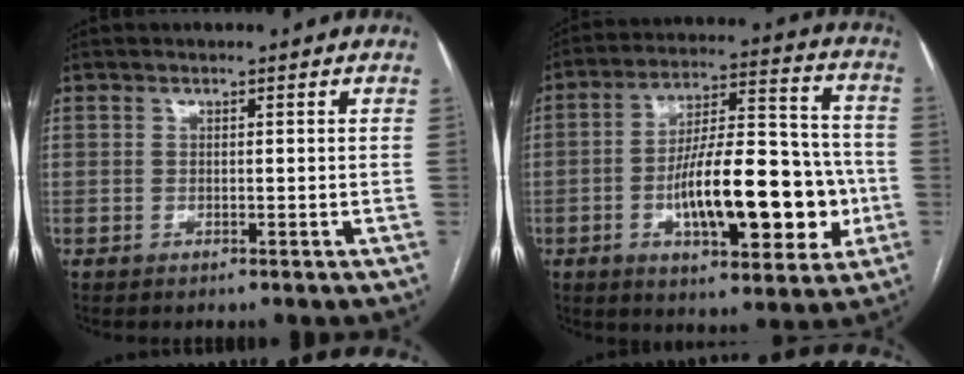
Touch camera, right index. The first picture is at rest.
{"total": 18.8, "force": [-4.3, 6.3, 17.1], "torque": [-0.272, 0.023, -0.061]}